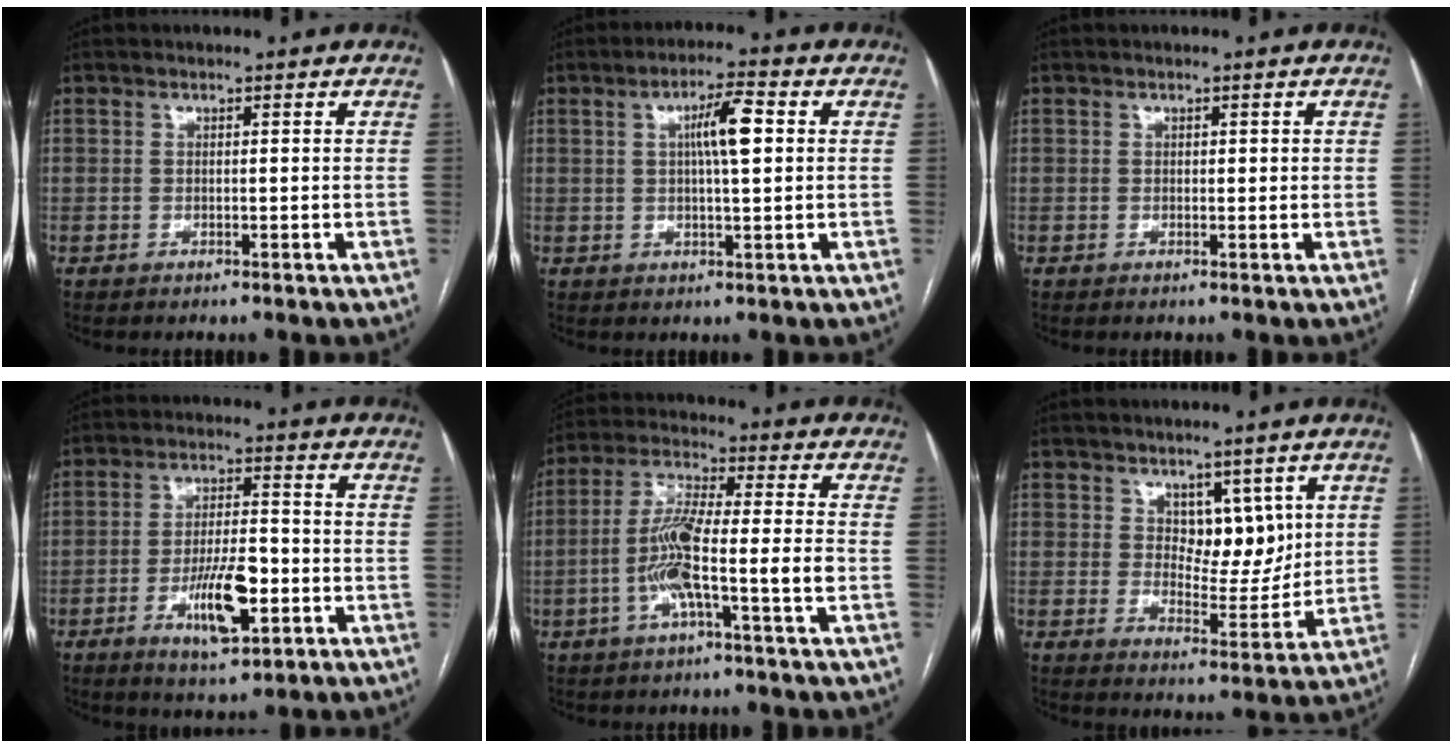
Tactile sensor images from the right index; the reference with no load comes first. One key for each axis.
{"total": 6.3, "fx": 1.2, "fy": 0.7, "fz": 6.2, "tx": -0.108, "ty": 0.011, "tz": 0.019}
{"total": 1.1, "fx": 0.2, "fy": 0.6, "fz": 0.9, "tx": -0.009, "ty": 0.004, "tz": 0.003}
{"total": 9.8, "fx": -3.4, "fy": 2.8, "fz": 8.7, "tx": -0.160, "ty": -0.001, "tz": -0.054}
{"total": 10.3, "fx": -2.8, "fy": 0.4, "fz": 9.8, "tx": -0.194, "ty": 0.012, "tz": -0.058}
{"total": 6.9, "fx": 2.8, "fy": 3.8, "fz": 5.0, "tx": -0.066, "ty": -0.002, "tz": 0.052}